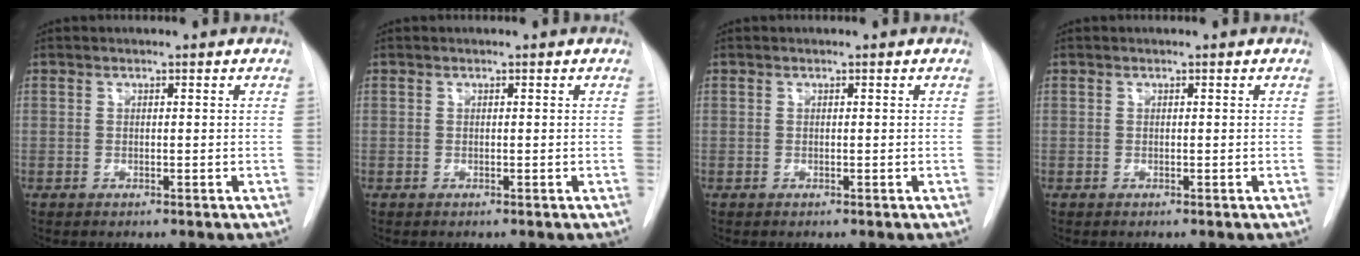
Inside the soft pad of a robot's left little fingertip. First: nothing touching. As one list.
[{"total": 0.0}, {"total": 0.0}, {"total": 0.0}]